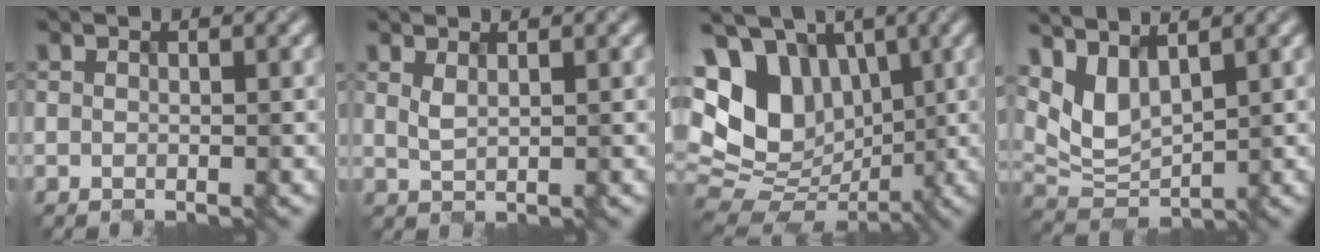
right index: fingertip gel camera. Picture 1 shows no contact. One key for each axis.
{"total": 1.0, "fx": 0.6, "fy": 0.3, "fz": 0.8, "tx": -0.019, "ty": -0.005, "tz": 0.014}
{"total": 12.9, "fx": 3.2, "fy": 9.6, "fz": 7.9, "tx": -0.162, "ty": 0.019, "tz": 0.066}
{"total": 4.4, "fx": 2.4, "fy": 2.3, "fz": 3.0, "tx": -0.067, "ty": -0.007, "tz": 0.051}